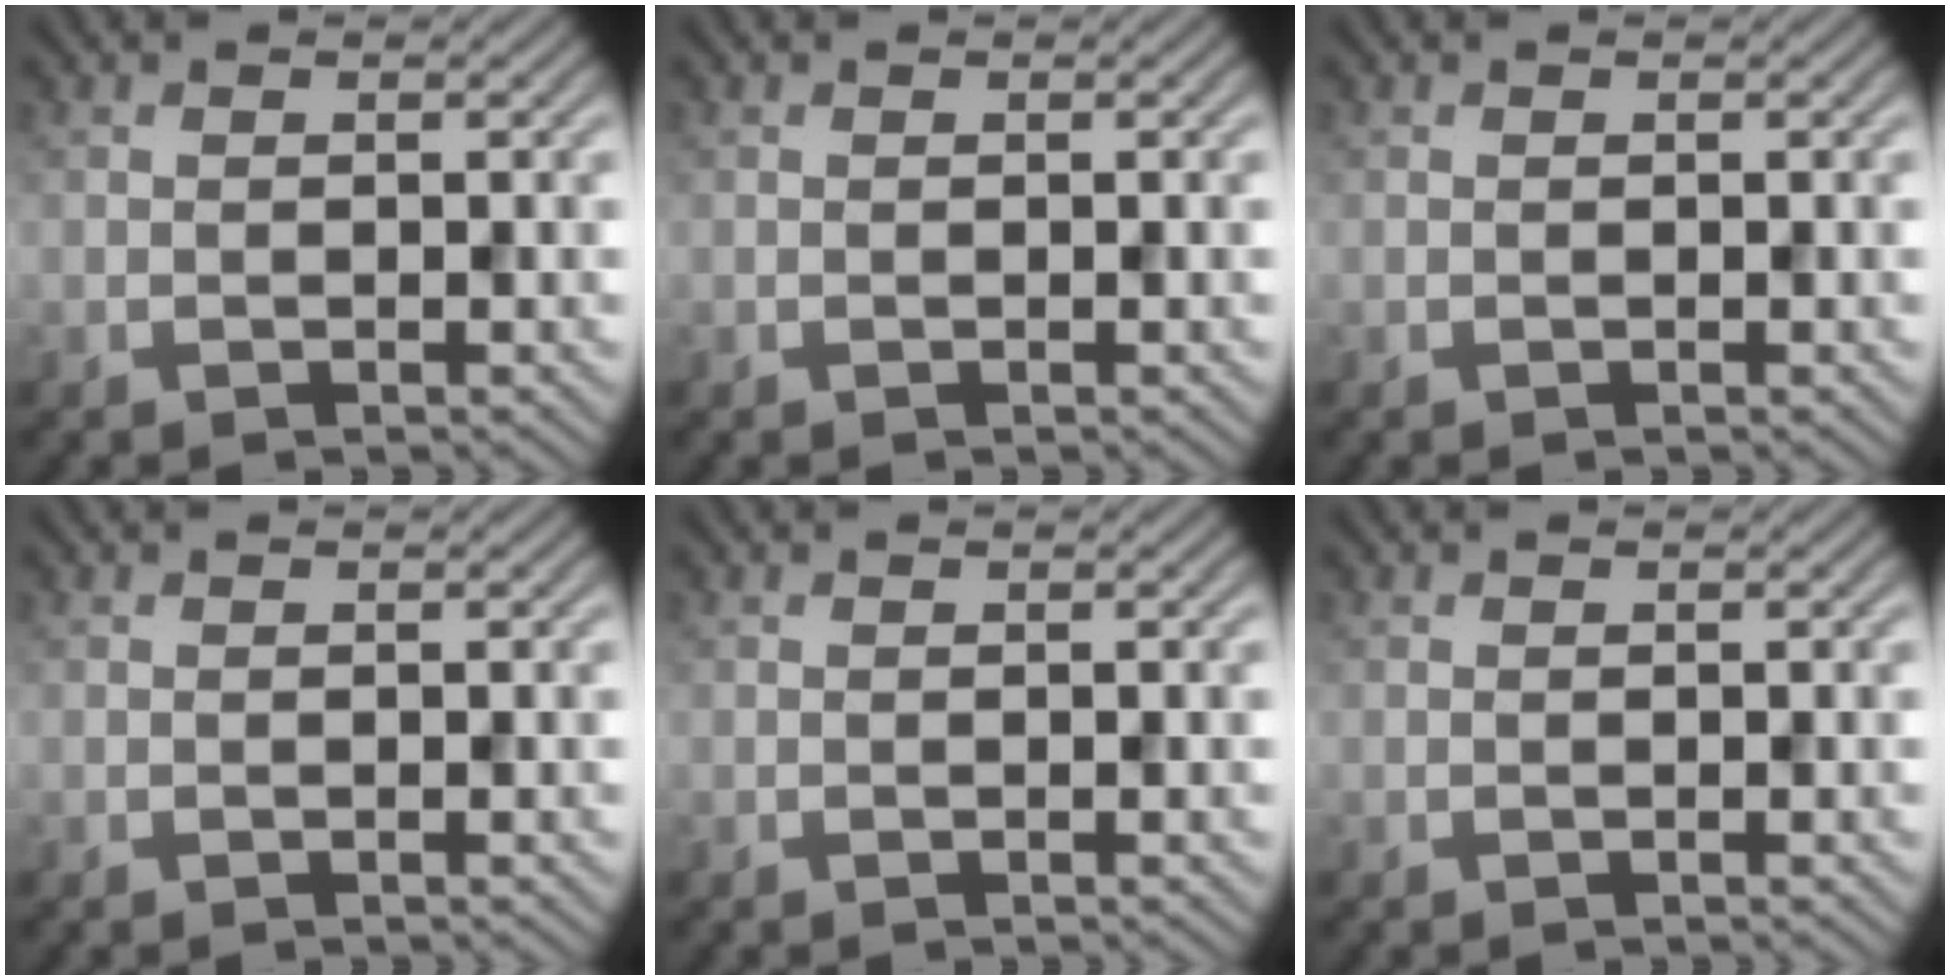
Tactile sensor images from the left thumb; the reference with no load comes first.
{"total": 0.0}
{"total": 0.0}
{"total": 0.0}
{"total": 0.0}
{"total": 0.0}